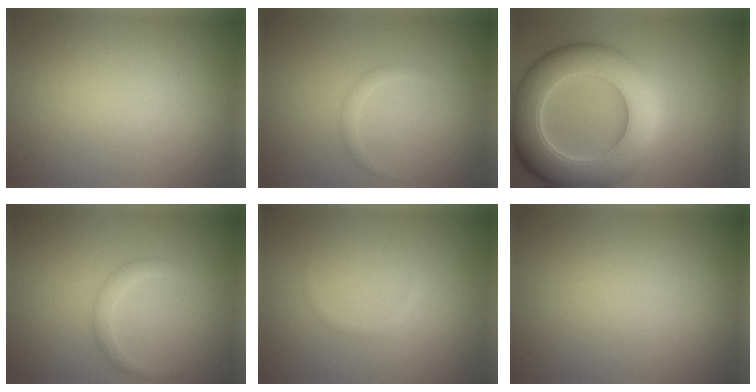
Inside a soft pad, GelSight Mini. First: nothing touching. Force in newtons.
{"total": 0.8, "press": 0.8, "slide": 0.1}
{"total": 11.0, "press": 11.0, "slide": 0.5}
{"total": 1.4, "press": 1.4, "slide": 0.1}
{"total": 0.5, "press": 0.5, "slide": 0.0}
{"total": 0.0}